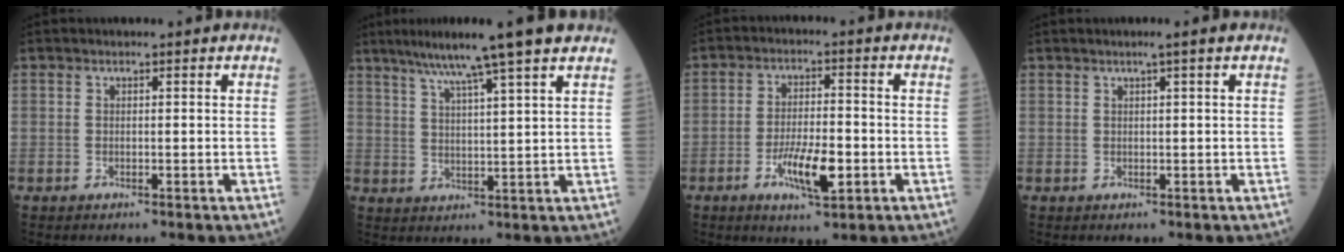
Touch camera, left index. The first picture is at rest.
{"total": 10.7, "force": [8.1, -0.9, 7.0], "torque": [-0.114, 0.019, 0.120]}
{"total": 7.2, "force": [-2.8, 1.9, 6.4], "torque": [-0.118, -0.004, -0.050]}
{"total": 1.2, "force": [0.6, -0.5, 1.0], "torque": [-0.022, -0.006, 0.014]}